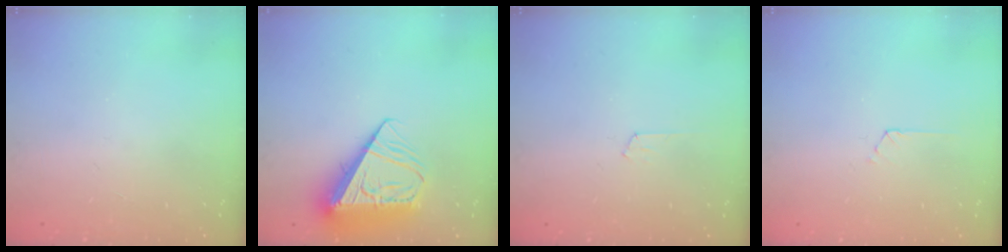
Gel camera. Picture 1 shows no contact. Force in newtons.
{"total": 12.8, "press": 12.7, "slide": 1.8}
{"total": 3.5, "press": 3.4, "slide": 0.4}
{"total": 2.2, "press": 2.2, "slide": 0.3}